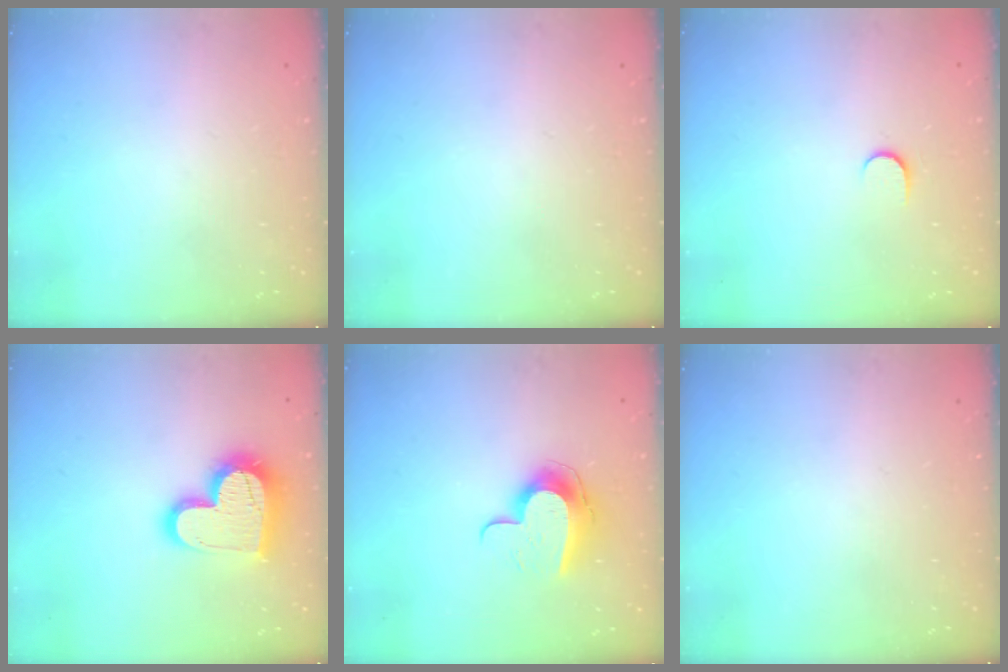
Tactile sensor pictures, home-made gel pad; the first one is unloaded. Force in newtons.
{"total": 0.0}
{"total": 3.9, "press": 3.9, "slide": 0.5}
{"total": 17.7, "press": 17.7, "slide": 1.3}
{"total": 10.8, "press": 10.8, "slide": 0.9}
{"total": 0.0}